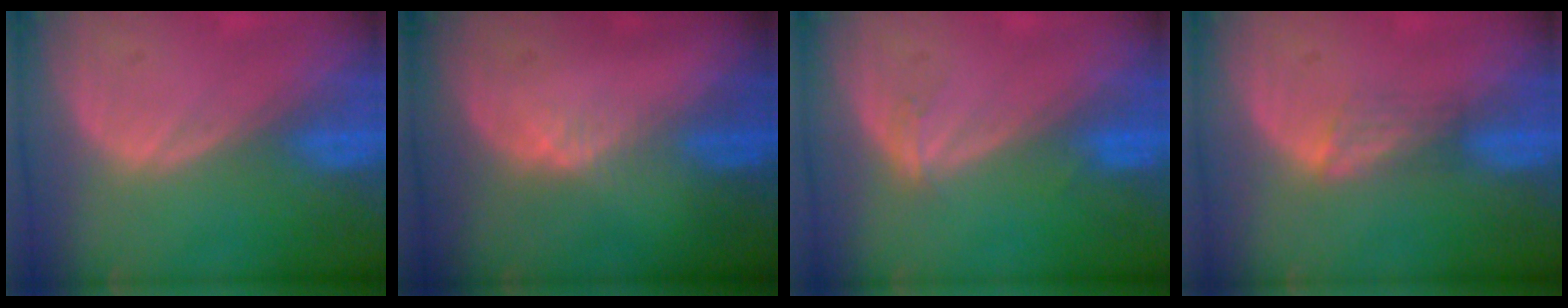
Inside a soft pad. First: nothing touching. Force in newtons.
{"total": 1.4, "press": 1.2, "slide": 0.7}
{"total": 1.1, "press": 1.1, "slide": 0.1}
{"total": 2.4, "press": 1.9, "slide": 1.5}